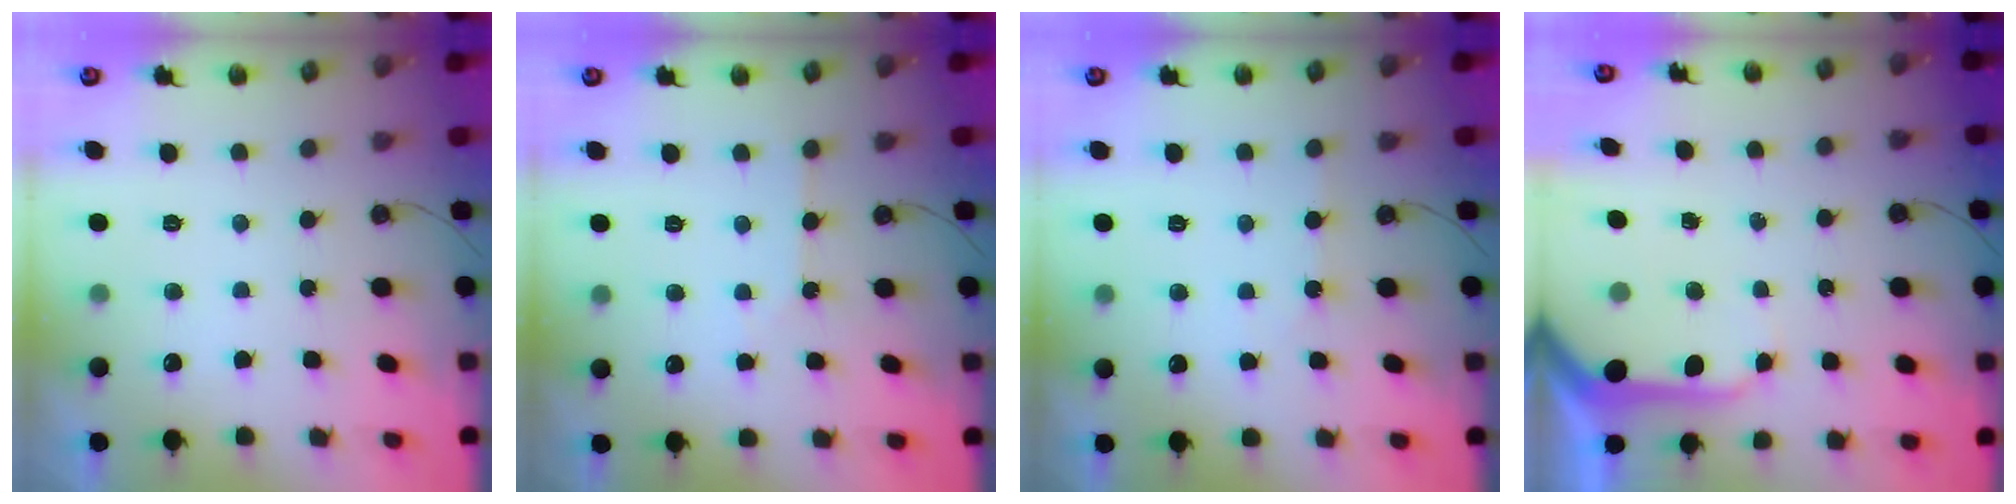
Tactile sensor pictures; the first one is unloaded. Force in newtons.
{"total": 2.6, "press": 2.6, "slide": 0.5}
{"total": 2.7, "press": 2.7, "slide": 0.5}
{"total": 9.5, "press": 9.4, "slide": 1.0}